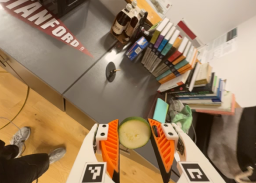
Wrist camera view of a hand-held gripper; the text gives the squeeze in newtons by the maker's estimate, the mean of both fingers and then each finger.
{"total": 10.1, "left": 10.6, "right": 9.6}